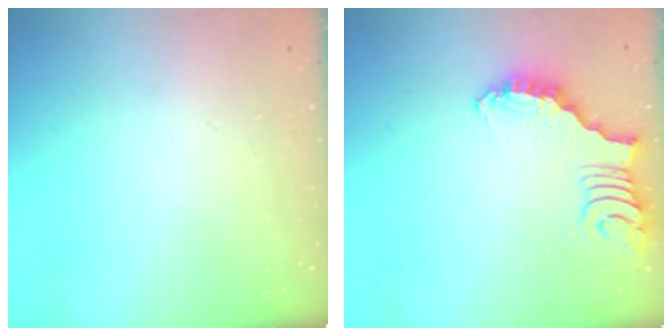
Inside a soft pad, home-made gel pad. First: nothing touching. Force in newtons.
{"total": 2.6, "press": 2.6, "slide": 0.5}